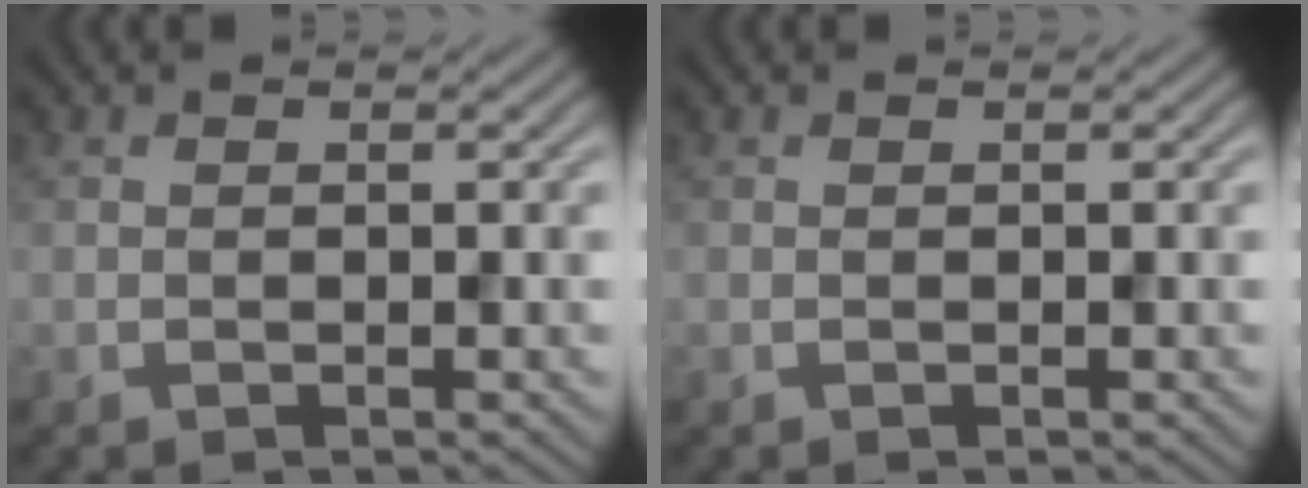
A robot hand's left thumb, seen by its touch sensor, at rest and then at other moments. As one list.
[{"total": 0.0}]